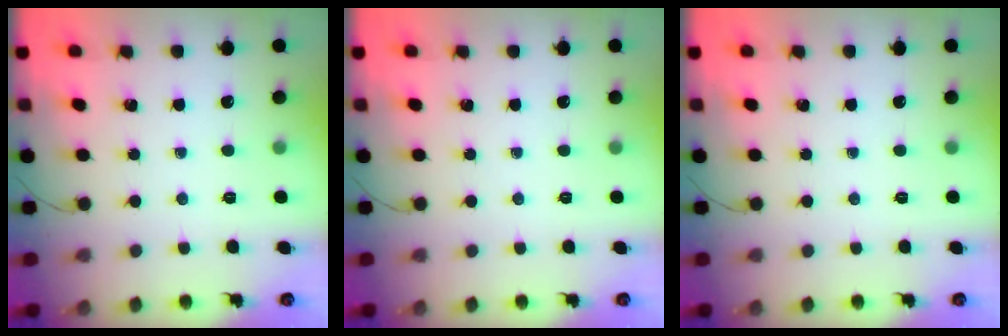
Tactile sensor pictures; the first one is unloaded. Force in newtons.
{"total": 0.0}
{"total": 0.0}